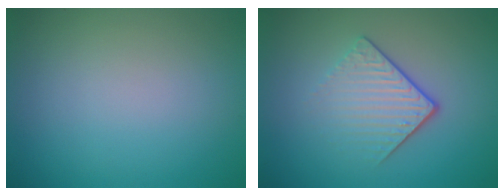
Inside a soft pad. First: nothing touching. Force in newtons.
{"total": 4.1, "press": 2.5, "slide": 3.2}